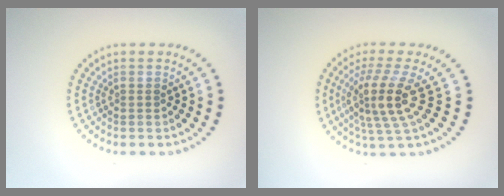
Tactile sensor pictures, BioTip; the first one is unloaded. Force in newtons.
{"total": 4.4, "press": 3.3, "slide": 2.9}